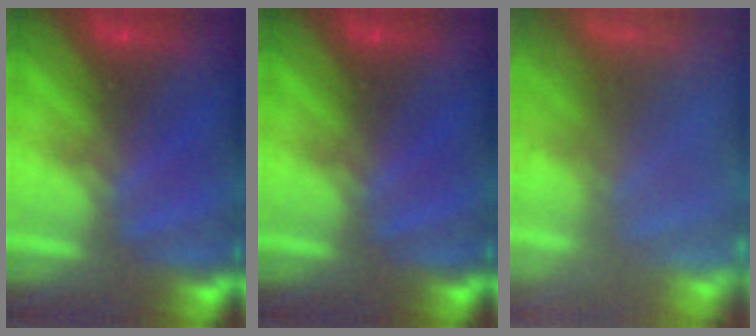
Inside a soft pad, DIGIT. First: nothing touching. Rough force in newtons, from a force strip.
{"total": 0.0}
{"total": 7.7}